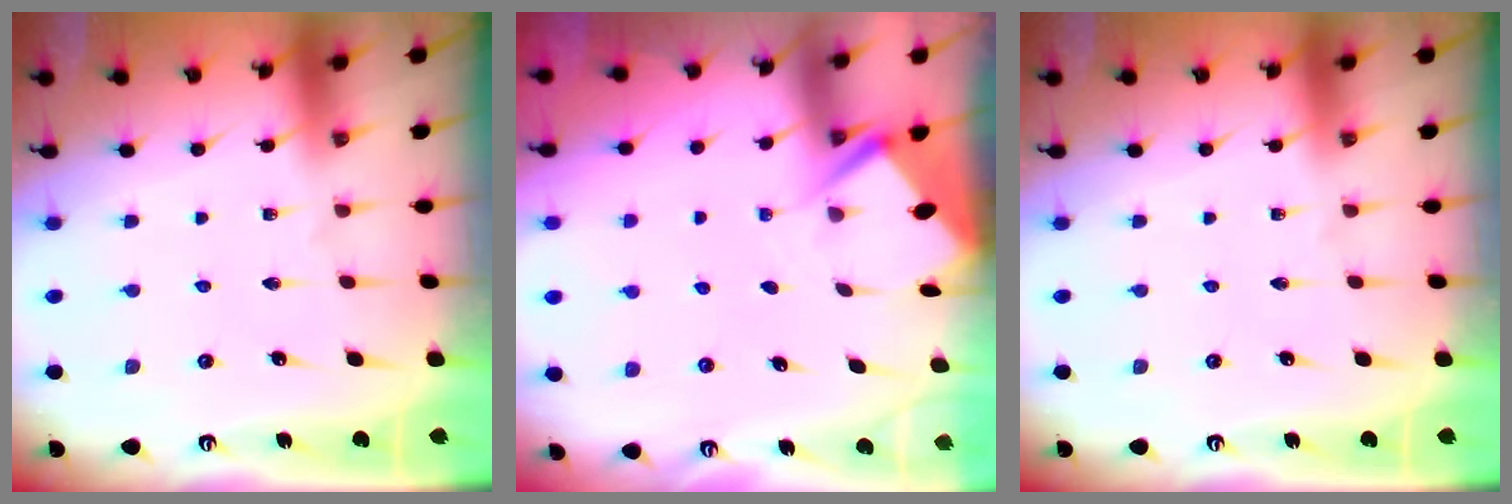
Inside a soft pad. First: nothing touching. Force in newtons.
{"total": 2.8, "press": 2.8, "slide": 0.4}
{"total": 0.0}